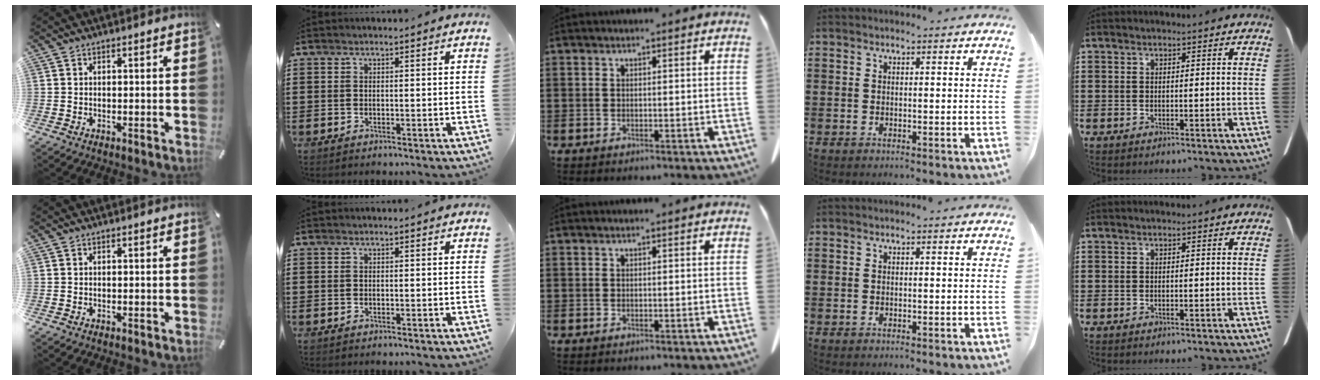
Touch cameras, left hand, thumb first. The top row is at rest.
{}